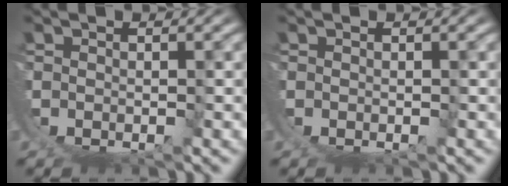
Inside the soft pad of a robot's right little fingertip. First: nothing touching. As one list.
[{"total": 0.0}]